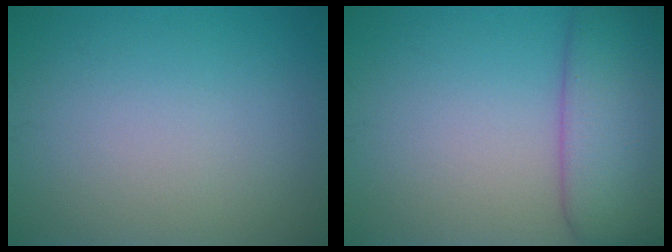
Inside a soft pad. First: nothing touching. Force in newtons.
{"total": 7.1, "press": 7.1, "slide": 0.6}